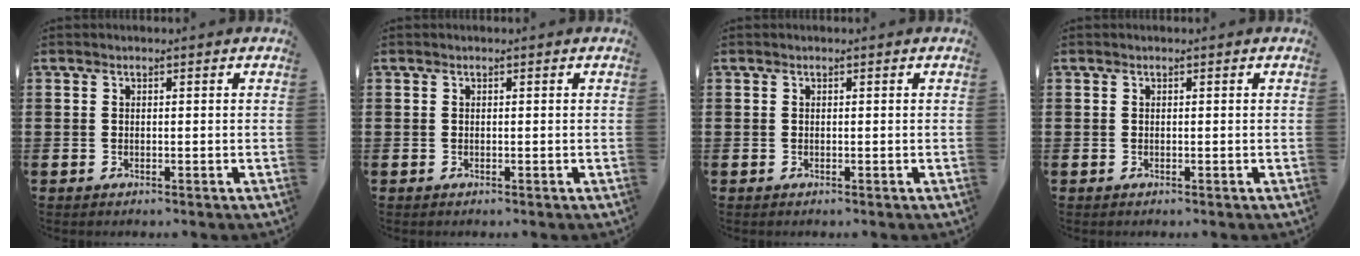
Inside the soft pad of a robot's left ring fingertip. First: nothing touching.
{"total": 0.0}
{"total": 0.0}
{"total": 0.0}